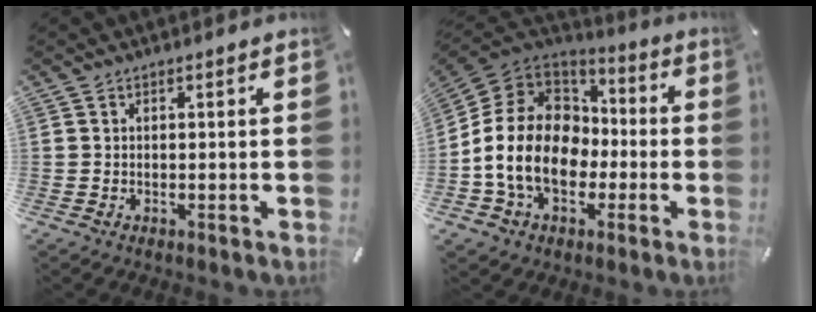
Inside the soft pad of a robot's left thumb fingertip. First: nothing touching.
{"total": 17.6, "force": [-3.5, 13.8, 10.3], "torque": [-0.219, 0.031, -0.058]}